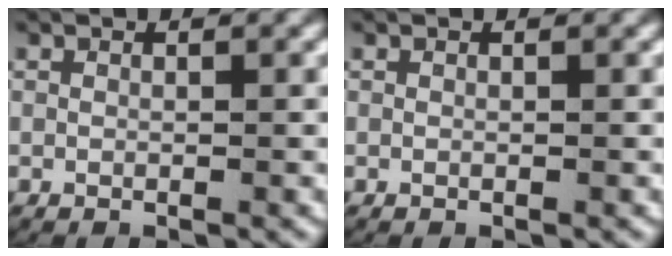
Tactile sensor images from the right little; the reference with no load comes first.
{"total": 0.0}